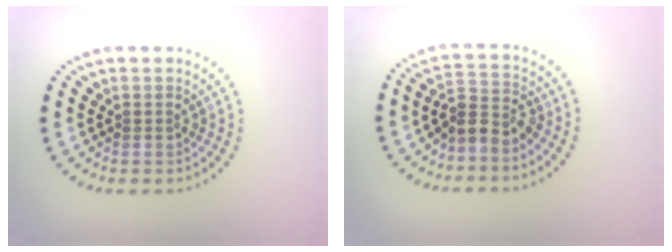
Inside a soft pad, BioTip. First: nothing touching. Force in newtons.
{"total": 2.6, "press": 2.2, "slide": 1.5}